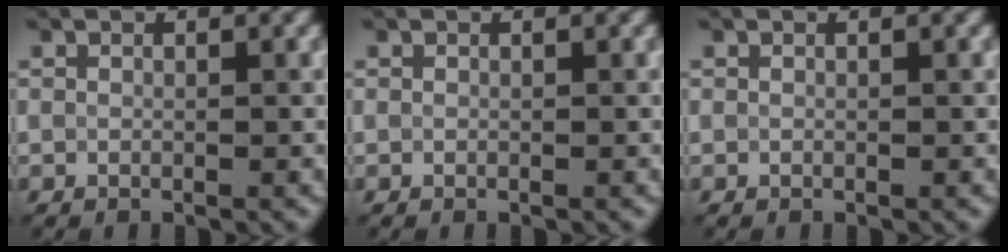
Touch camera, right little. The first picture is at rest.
{"total": 0.0}
{"total": 0.0}